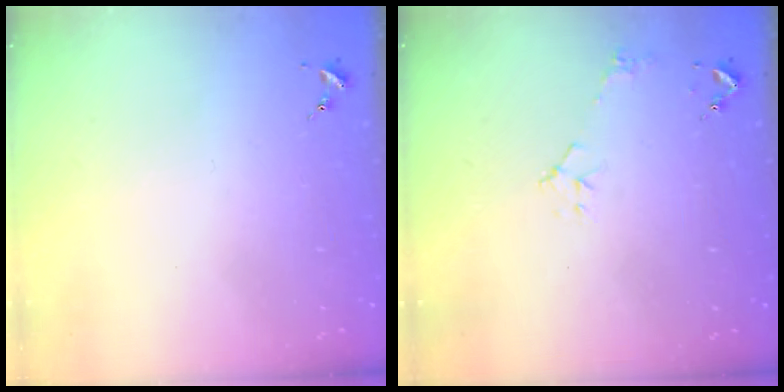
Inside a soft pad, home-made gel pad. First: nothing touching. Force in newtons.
{"total": 5.3, "press": 5.3, "slide": 0.7}